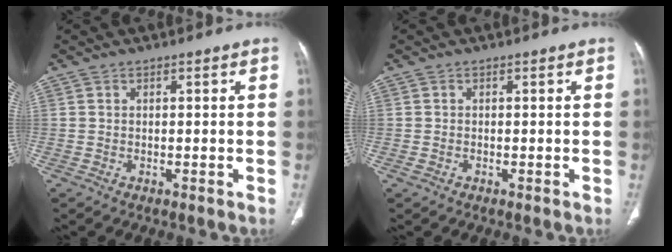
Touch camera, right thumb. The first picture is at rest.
{"total": 0.5, "force": [-0.3, 0.4, 0.3], "torque": [-0.010, 0.002, -0.004]}